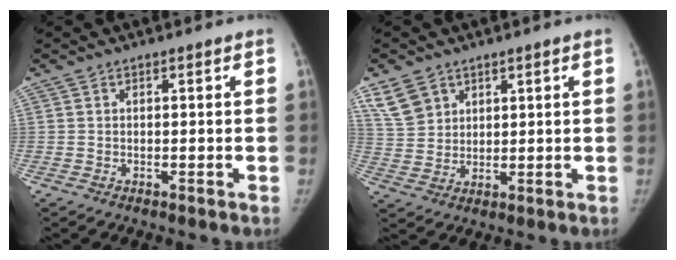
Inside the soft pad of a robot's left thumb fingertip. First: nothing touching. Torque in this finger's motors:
{"motor_torque": [2.49, 2.00, 1.20, -0.66, 0.08]}